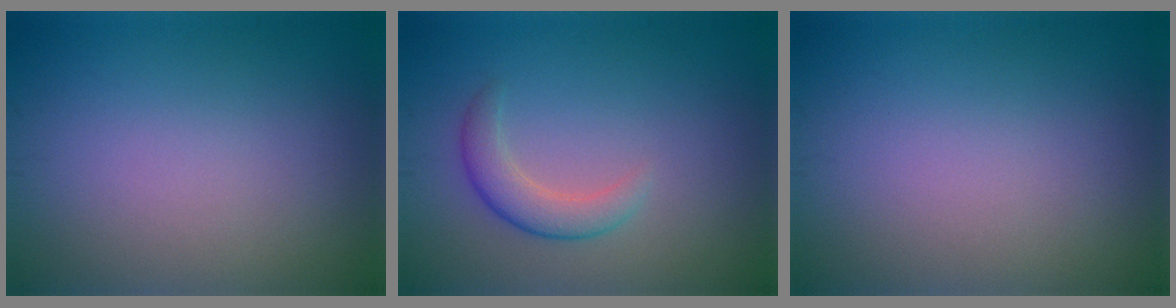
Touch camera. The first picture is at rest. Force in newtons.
{"total": 2.7, "press": 2.7, "slide": 0.1}
{"total": 0.0}